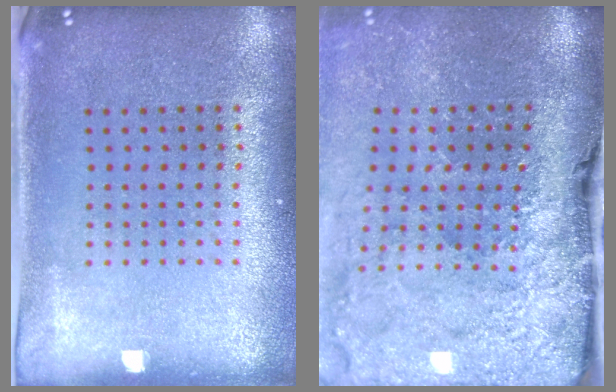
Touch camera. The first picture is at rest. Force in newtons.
{"total": 4.8, "press": 3.7, "slide": 3.0}